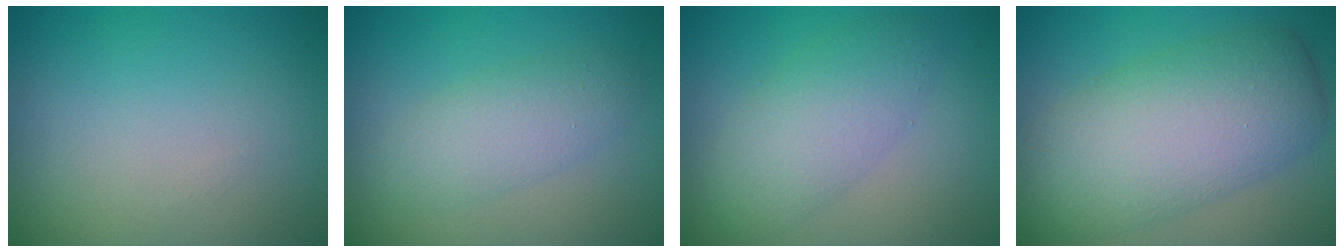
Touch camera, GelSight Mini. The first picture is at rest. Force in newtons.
{"total": 3.0, "press": 3.0, "slide": 0.1}
{"total": 4.1, "press": 4.1, "slide": 0.1}
{"total": 8.4, "press": 8.4, "slide": 0.4}